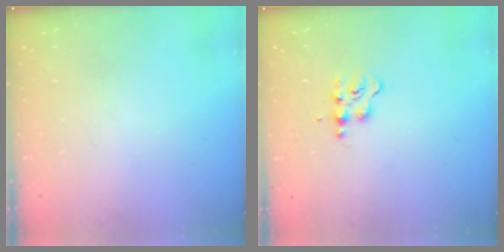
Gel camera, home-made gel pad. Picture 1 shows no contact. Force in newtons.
{"total": 2.7, "press": 2.7, "slide": 0.3}